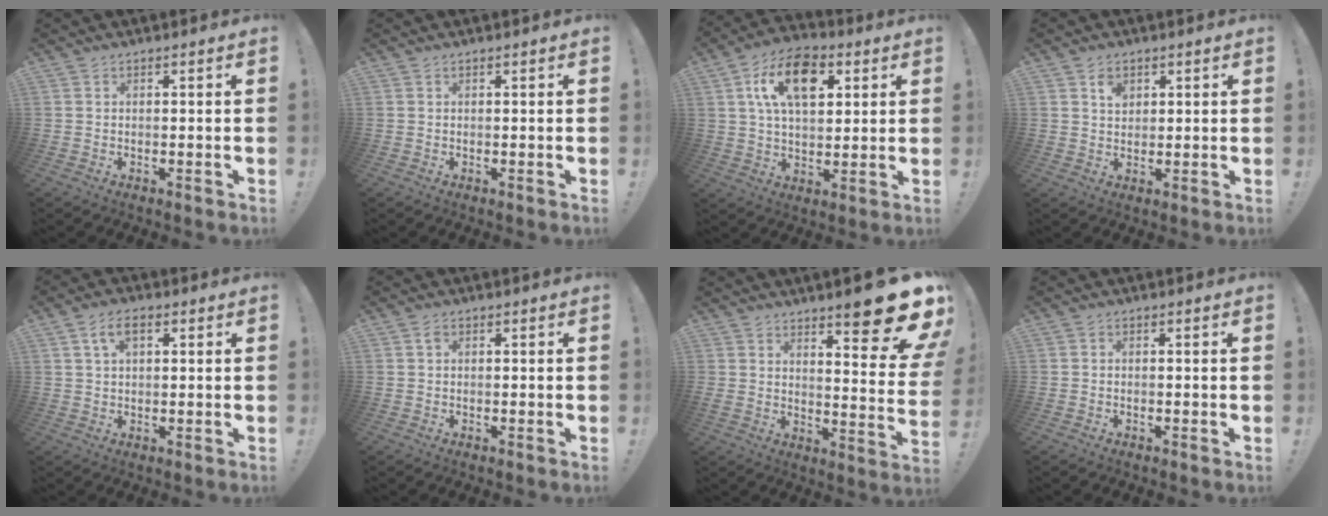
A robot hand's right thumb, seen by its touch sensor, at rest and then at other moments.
{"total": 0.0}
{"total": 16.3, "force": [6.3, 9.7, 11.5], "torque": [-0.178, -0.004, 0.114]}
{"total": 3.5, "force": [1.9, 2.5, 1.6], "torque": [-0.010, -0.010, 0.029]}
{"total": 5.6, "force": [2.2, 3.1, 4.2], "torque": [-0.069, 0.004, 0.039]}
{"total": 0.8, "force": [0.3, 0.5, 0.5], "torque": [-0.002, -0.002, 0.004]}
{"total": 14.6, "force": [9.8, 1.6, 10.7], "torque": [-0.129, -0.091, 0.145]}
{"total": 0.0}